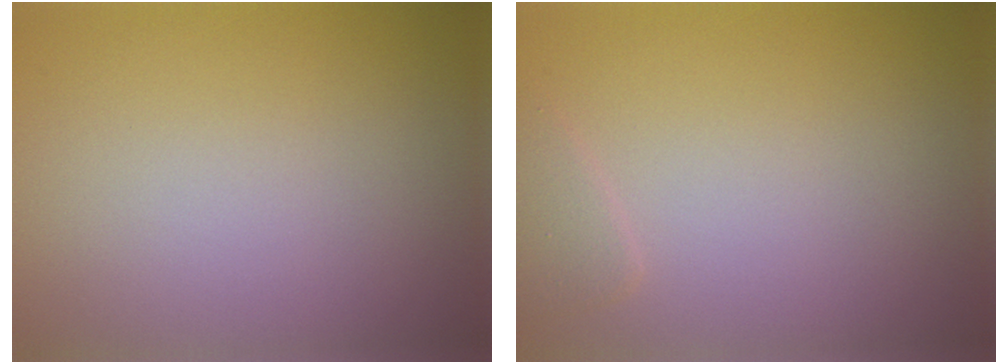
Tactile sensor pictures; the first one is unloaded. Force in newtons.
{"total": 1.1, "press": 1.1, "slide": 0.1}